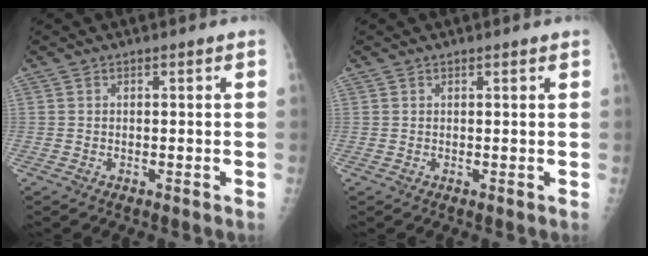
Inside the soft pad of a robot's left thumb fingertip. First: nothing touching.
{"total": 0.6, "force": [0.5, -0.1, 0.3], "torque": [-0.012, -0.004, 0.012]}